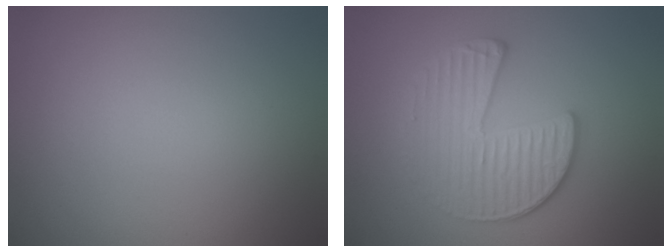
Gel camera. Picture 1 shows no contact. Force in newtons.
{"total": 4.0, "press": 3.5, "slide": 2.0}